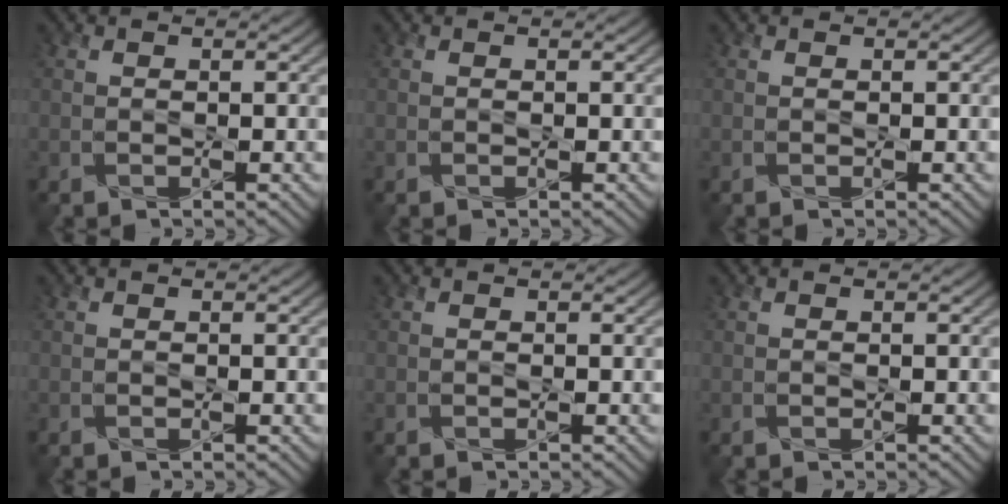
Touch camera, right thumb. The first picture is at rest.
{"total": 0.0}
{"total": 0.0}
{"total": 0.0}
{"total": 0.0}
{"total": 0.0}